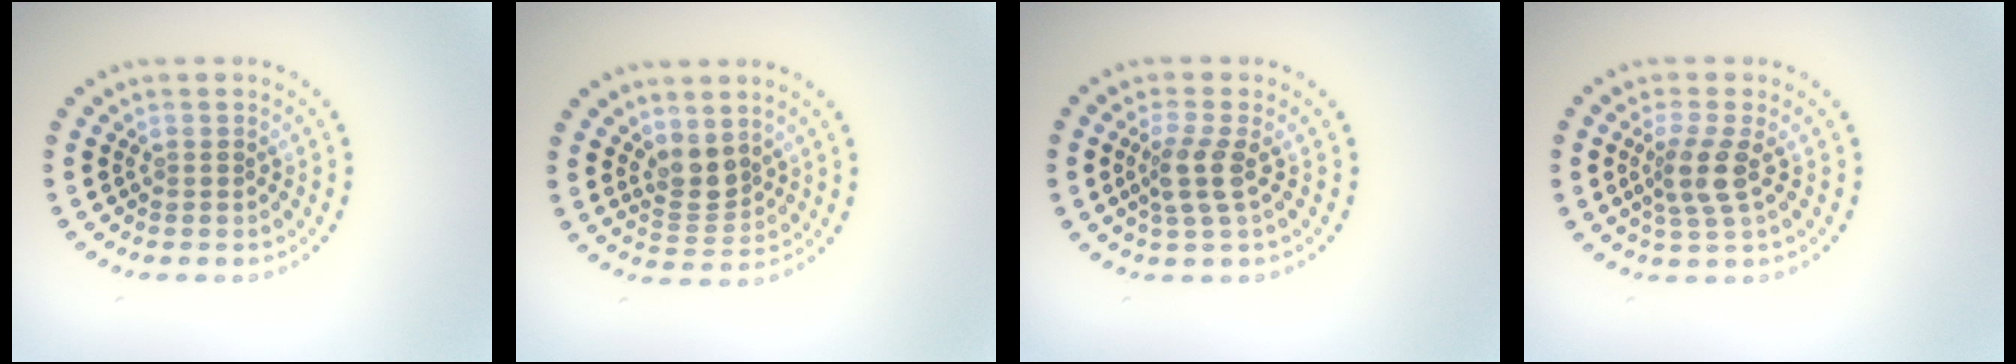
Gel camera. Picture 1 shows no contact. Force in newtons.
{"total": 2.7, "press": 2.2, "slide": 1.5}
{"total": 2.4, "press": 2.0, "slide": 1.4}
{"total": 2.9, "press": 2.3, "slide": 1.8}